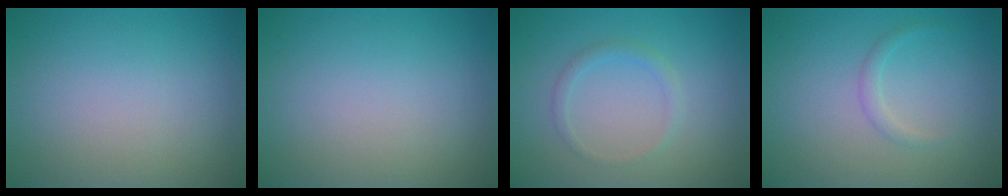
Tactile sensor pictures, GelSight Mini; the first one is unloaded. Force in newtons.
{"total": 0.0}
{"total": 1.2, "press": 1.2, "slide": 0.0}
{"total": 1.0, "press": 1.0, "slide": 0.1}